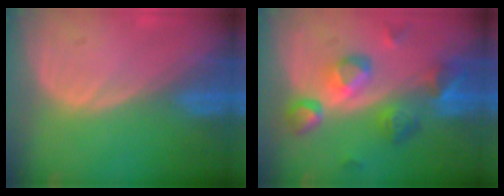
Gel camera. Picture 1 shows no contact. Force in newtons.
{"total": 9.4, "press": 8.2, "slide": 4.6}